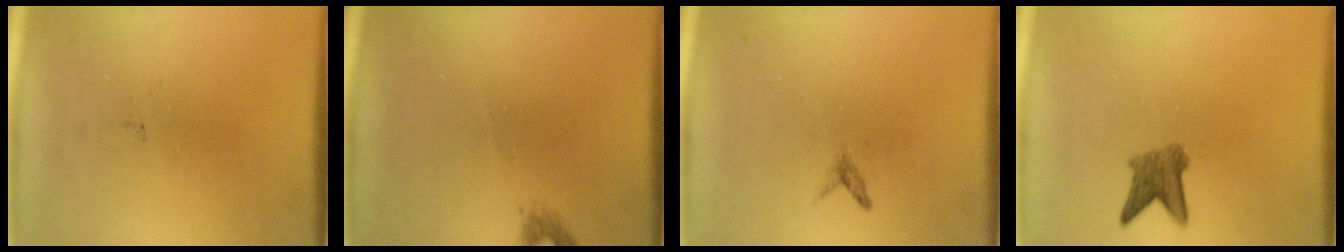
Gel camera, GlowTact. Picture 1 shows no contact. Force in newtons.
{"total": 0.9}
{"total": 0.7}
{"total": 3.7}